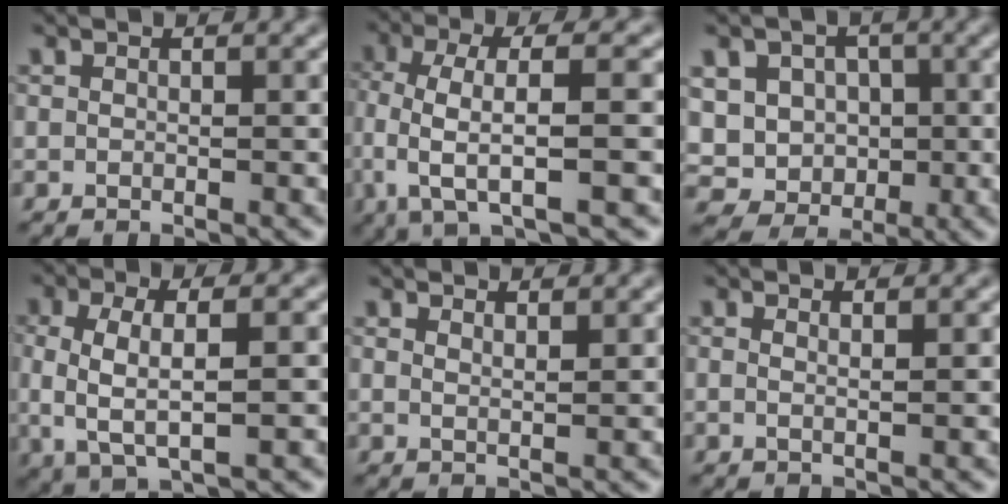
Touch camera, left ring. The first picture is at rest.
{"total": 7.4, "force": [-1.0, 1.8, 7.1], "torque": [-0.122, 0.008, -0.024]}
{"total": 7.0, "force": [0.4, 6.3, 2.9], "torque": [-0.055, 0.020, -0.017]}
{"total": 5.0, "force": [-0.2, 1.8, 4.6], "torque": [-0.096, -0.002, -0.003]}
{"total": 1.6, "force": [1.4, 0.4, 0.7], "torque": [-0.007, -0.001, 0.016]}
{"total": 1.7, "force": [0.9, 0.6, 1.3], "torque": [-0.009, -0.001, -0.002]}